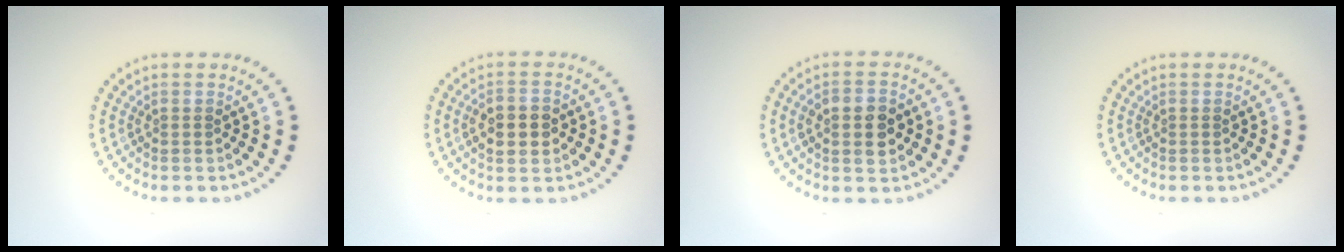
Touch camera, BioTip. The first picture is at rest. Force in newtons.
{"total": 3.9, "press": 3.9, "slide": 0.2}
{"total": 3.9, "press": 3.9, "slide": 0.3}
{"total": 0.0}